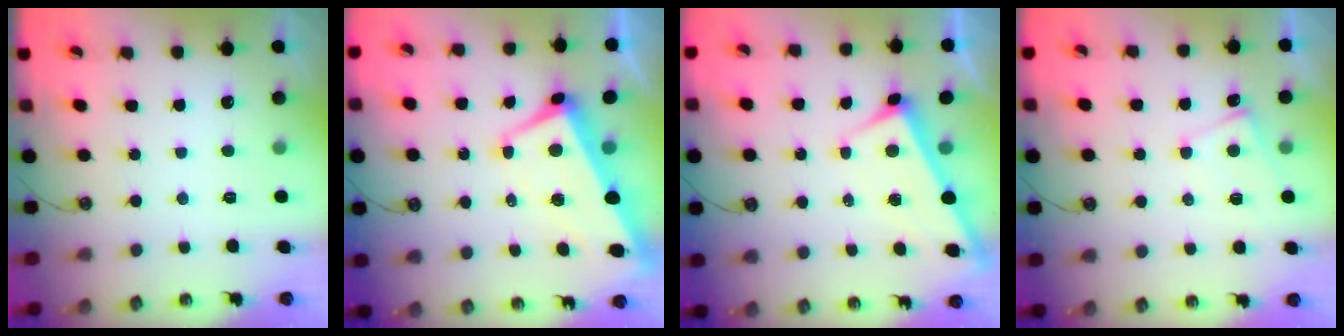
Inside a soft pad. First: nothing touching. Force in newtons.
{"total": 1.8, "press": 1.1, "slide": 1.3}
{"total": 3.1, "press": 3.1, "slide": 0.0}
{"total": 3.5, "press": 3.5, "slide": 0.2}